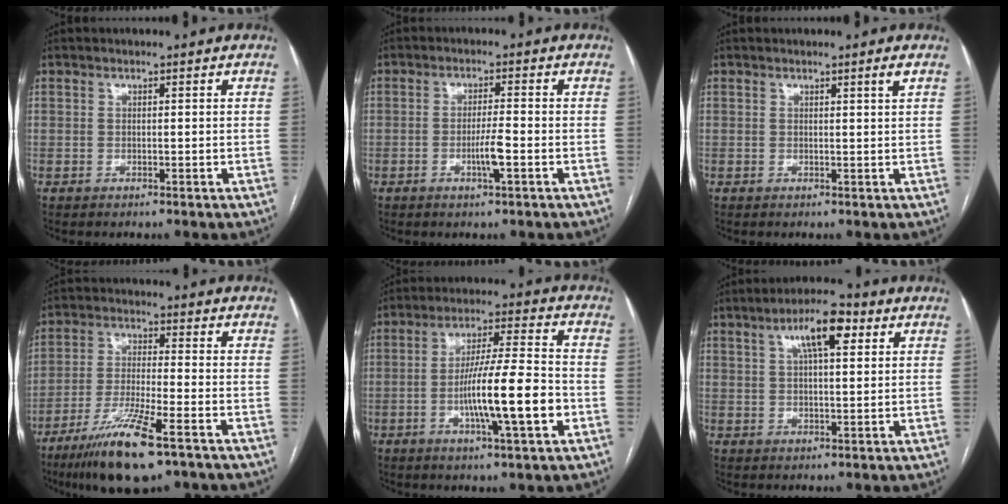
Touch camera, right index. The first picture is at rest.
{"total": 3.7, "force": [-1.3, 0.1, 3.4], "torque": [-0.065, -0.004, -0.024]}
{"total": 1.2, "force": [0.7, -0.4, 0.9], "torque": [-0.018, -0.009, 0.013]}
{"total": 12.0, "force": [-7.4, 1.1, 9.3], "torque": [-0.181, -0.030, -0.130]}
{"total": 12.9, "force": [-3.3, 0.7, 12.5], "torque": [-0.216, -0.001, -0.059]}
{"total": 7.8, "force": [3.5, 2.0, 6.7], "torque": [-0.118, 0.015, 0.056]}